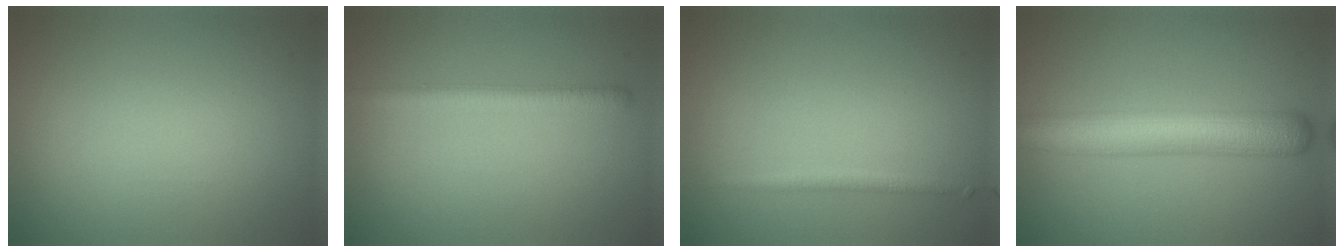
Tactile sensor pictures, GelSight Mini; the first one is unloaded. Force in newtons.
{"total": 2.3, "press": 2.3, "slide": 0.1}
{"total": 1.1, "press": 1.1, "slide": 0.0}
{"total": 7.1, "press": 7.1, "slide": 0.2}